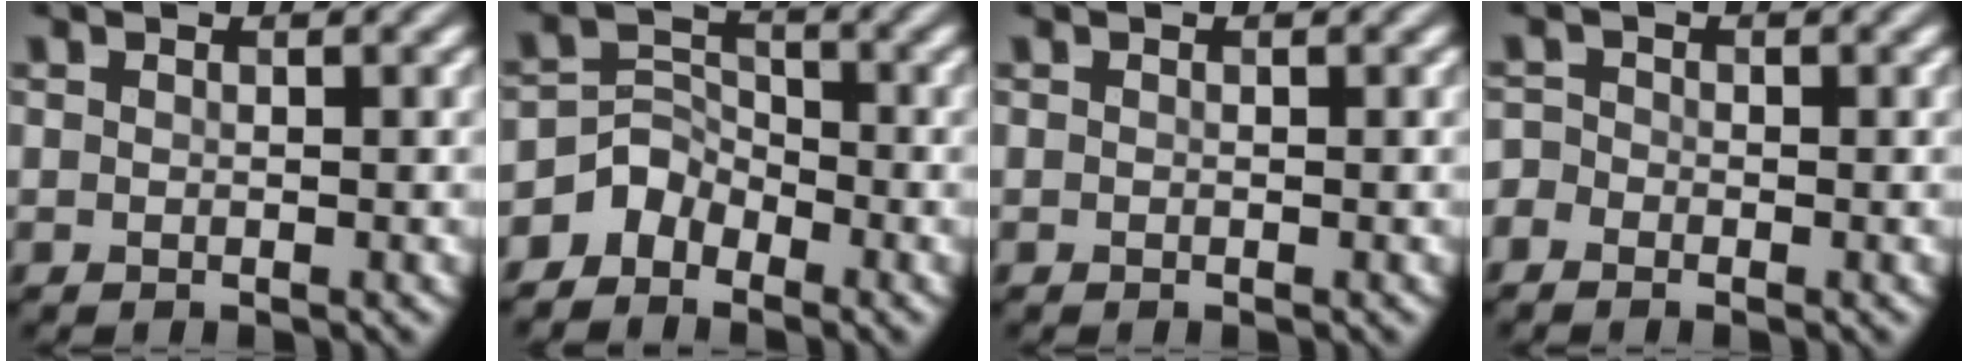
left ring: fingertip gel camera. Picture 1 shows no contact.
{"total": 2.9, "force": [-2.1, 1.9, 0.6], "torque": [-0.006, 0.011, -0.049]}
{"total": 0.0}
{"total": 1.2, "force": [-0.9, 0.8, 0.3], "torque": [-0.002, 0.000, -0.020]}